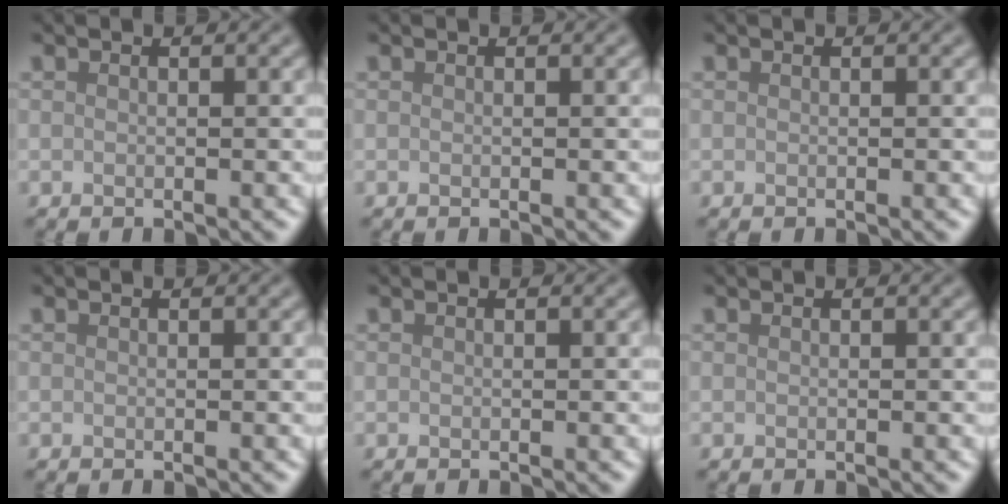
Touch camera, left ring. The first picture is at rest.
{"total": 0.0}
{"total": 0.0}
{"total": 0.0}
{"total": 0.0}
{"total": 0.0}